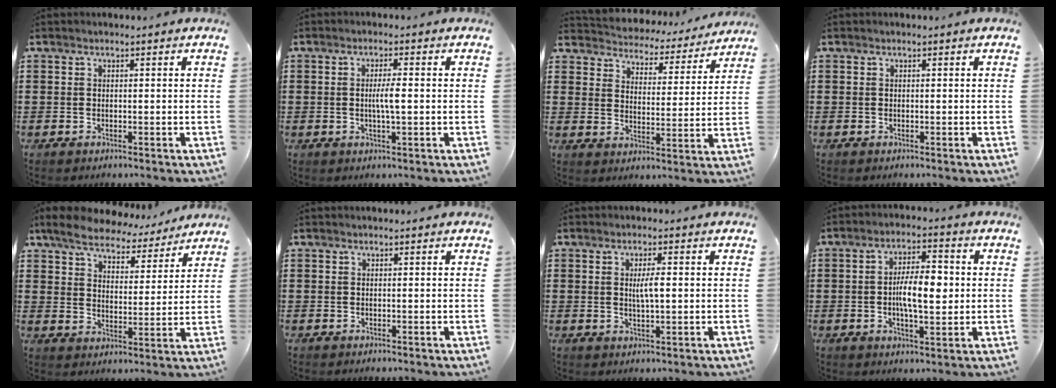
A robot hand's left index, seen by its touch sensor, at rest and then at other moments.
{"total": 3.2, "force": [-0.1, 0.4, 3.1], "torque": [-0.058, -0.002, -0.004]}
{"total": 3.7, "force": [3.7, 0.4, -0.2], "torque": [-0.022, -0.036, 0.057]}
{"total": 0.0}
{"total": 6.4, "force": [6.0, 1.8, 1.4], "torque": [-0.061, -0.033, 0.105]}
{"total": 0.0}
{"total": 3.4, "force": [0.4, 0.8, 3.3], "torque": [-0.064, 0.001, 0.004]}
{"total": 7.6, "force": [-0.2, 2.9, 7.1], "torque": [-0.112, 0.003, -0.008]}